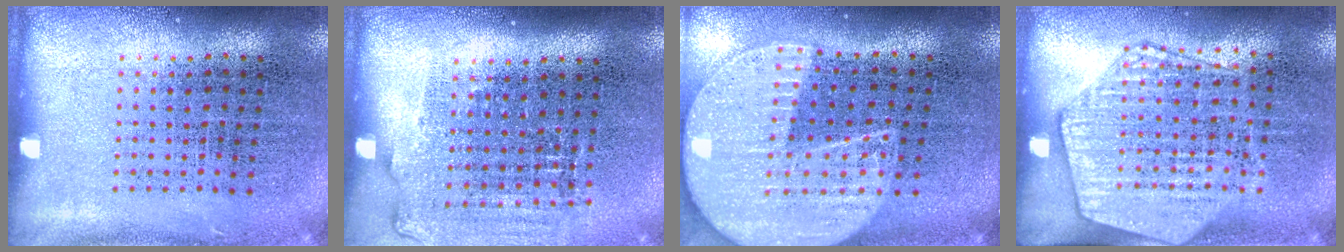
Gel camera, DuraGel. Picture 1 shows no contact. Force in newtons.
{"total": 1.1, "press": 1.1, "slide": 0.4}
{"total": 2.3, "press": 2.0, "slide": 1.2}
{"total": 2.1, "press": 1.9, "slide": 0.8}